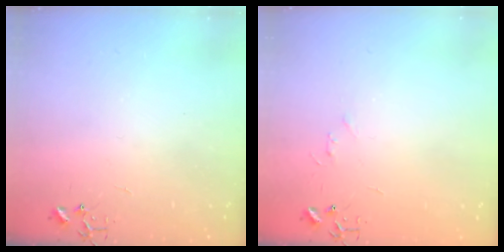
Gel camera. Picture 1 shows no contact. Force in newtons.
{"total": 3.5, "press": 3.4, "slide": 0.4}